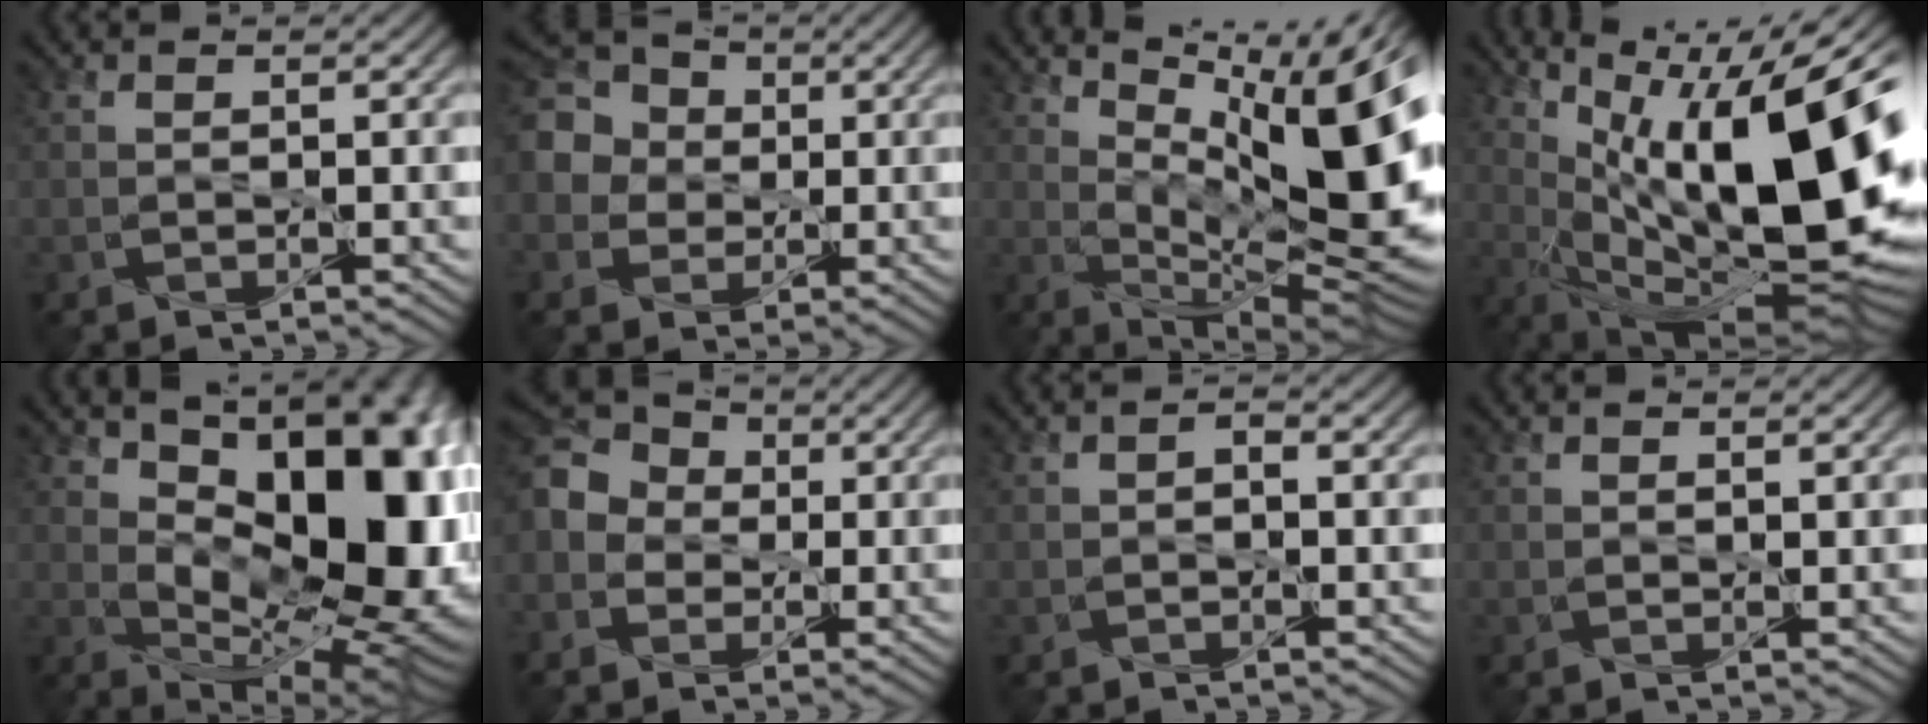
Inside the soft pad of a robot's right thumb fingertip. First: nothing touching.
{"total": 9.6, "force": [1.0, 8.5, 4.3], "torque": [-0.145, 0.023, -0.002]}
{"total": 16.2, "force": [4.9, 5.1, 14.6], "torque": [-0.214, 0.010, 0.093]}
{"total": 20.2, "force": [3.4, 7.2, 18.5], "torque": [-0.276, 0.017, 0.069]}
{"total": 18.3, "force": [4.7, 9.2, 15.1], "torque": [-0.194, 0.013, 0.089]}
{"total": 8.9, "force": [-0.6, 7.7, 4.3], "torque": [-0.134, 0.010, -0.035]}
{"total": 0.8, "force": [-0.2, 0.5, 0.7], "torque": [-0.008, -0.003, -0.001]}
{"total": 0.8, "force": [0.8, -0.1, 0.2], "torque": [-0.006, -0.001, 0.018]}